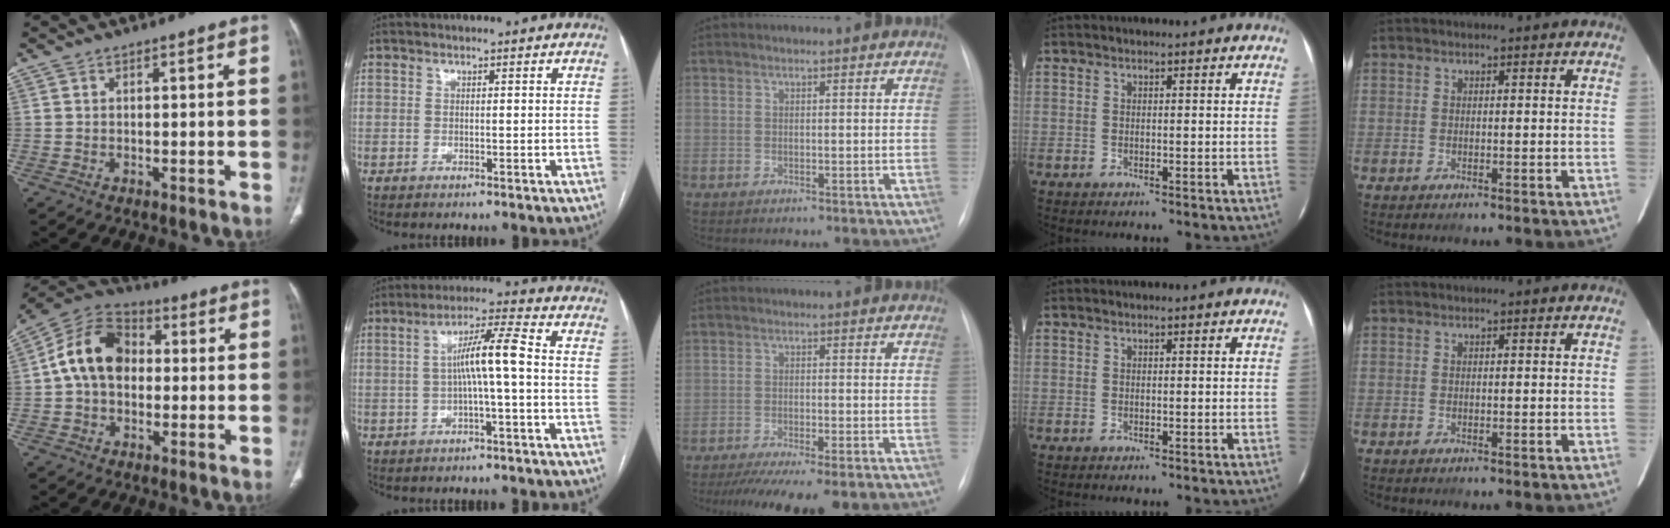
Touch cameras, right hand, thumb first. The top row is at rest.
{"thumb": {"total": 13.1, "force": [0.7, 9.6, 8.9], "torque": [-0.145, 0.032, -0.002]}, "index": {"total": 7.1, "force": [-0.4, -0.2, 7.0], "torque": [-0.125, 0.020, -0.007]}, "middle": {"total": 10.3, "force": [-8.0, 1.7, 6.3], "torque": [-0.088, -0.015, -0.118]}}